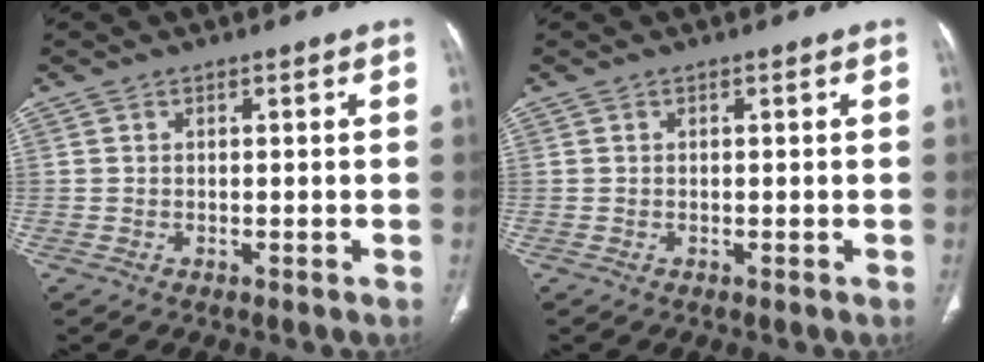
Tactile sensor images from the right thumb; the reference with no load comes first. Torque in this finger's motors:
{"motor_torque": [-0.11, 0.11, -0.15, 0.04, 0.01]}